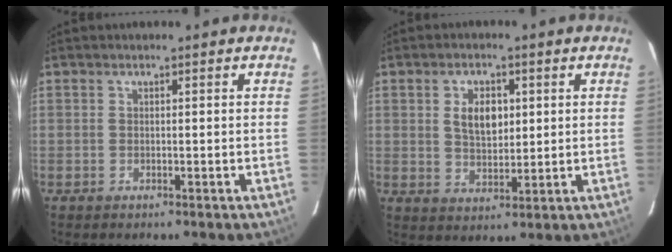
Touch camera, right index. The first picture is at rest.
{"total": 6.2, "force": [1.6, 3.7, 4.8], "torque": [-0.083, 0.005, 0.033]}